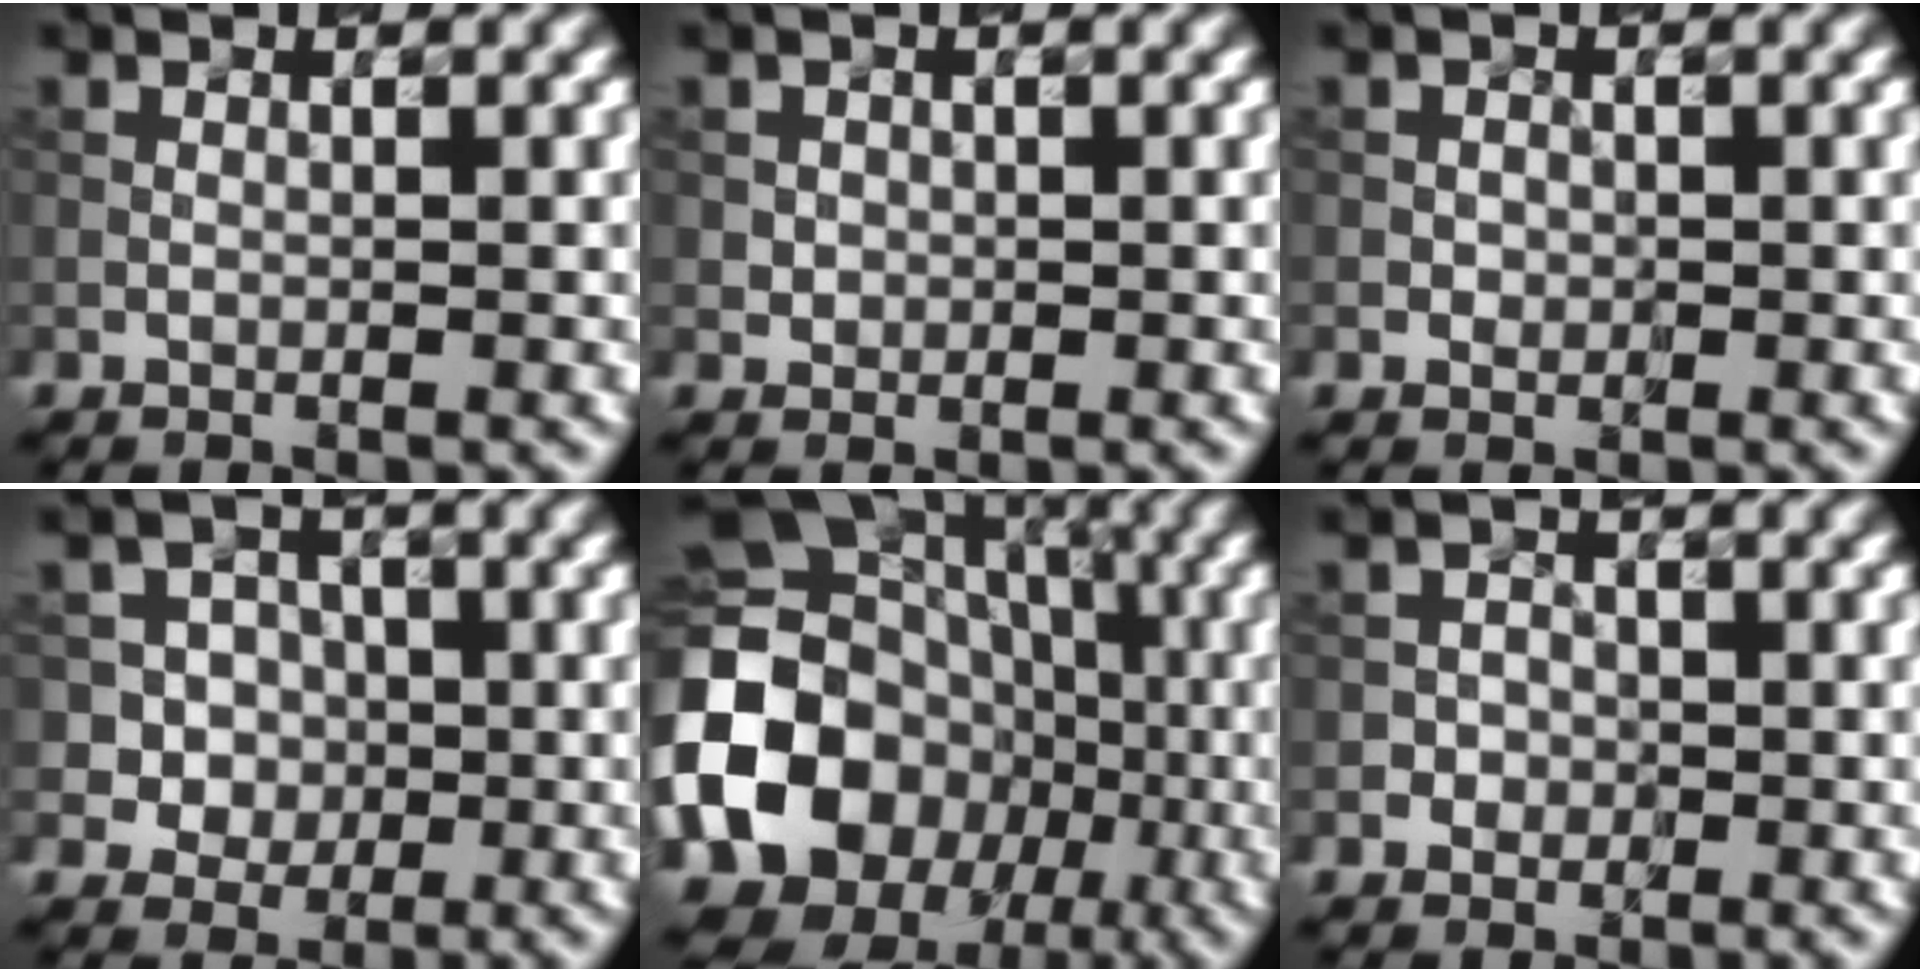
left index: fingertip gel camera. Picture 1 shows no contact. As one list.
[{"total": 1.1, "force": [0.1, 1.1, 0.2], "torque": [0.004, -0.003, 0.006]}, {"total": 0.9, "force": [-0.1, 0.9, 0.3], "torque": [0.000, -0.003, -0.003]}, {"total": 5.5, "force": [0.2, 5.4, 1.4], "torque": [-0.018, 0.024, -0.005]}, {"total": 18.3, "force": [-4.3, 15.4, 9.0], "torque": [-0.194, -0.003, -0.091]}, {"total": 1.7, "force": [-0.4, 1.7, 0.3], "torque": [0.013, 0.000, -0.015]}]